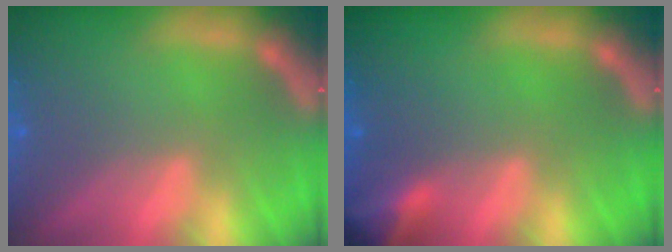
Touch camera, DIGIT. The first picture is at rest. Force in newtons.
{"total": 3.5}